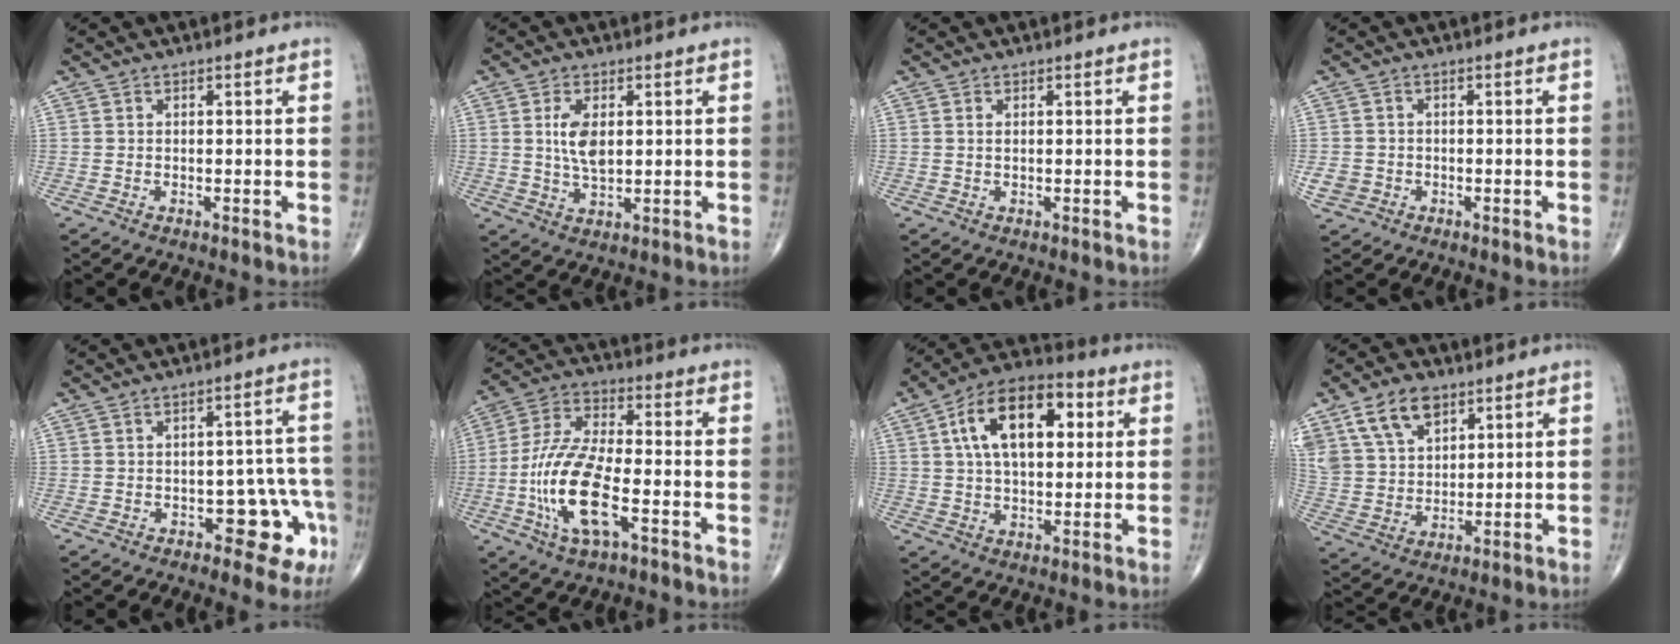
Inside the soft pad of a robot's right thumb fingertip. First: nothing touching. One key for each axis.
{"total": 6.2, "fx": 1.2, "fy": 3.1, "fz": 5.2, "tx": -0.097, "ty": -0.007, "tz": 0.027}
{"total": 0.6, "fx": 0.2, "fy": 0.2, "fz": 0.5, "tx": -0.015, "ty": 0.003, "tz": 0.006}
{"total": 3.1, "fx": -0.9, "fy": 2.8, "fz": 1.0, "tx": -0.014, "ty": 0.006, "tz": -0.014}
{"total": 8.4, "fx": -3.6, "fy": 4.6, "fz": 6.0, "tx": -0.034, "ty": 0.036, "tz": -0.039}
{"total": 15.5, "fx": -4.5, "fy": 5.7, "fz": 13.7, "tx": -0.289, "ty": 0.020, "tz": -0.086}
{"total": 17.2, "fx": 4.7, "fy": 9.3, "fz": 13.7, "tx": -0.207, "ty": 0.015, "tz": 0.071}
{"total": 12.2, "fx": 7.1, "fy": 7.3, "fz": 6.7, "tx": -0.110, "ty": -0.018, "tz": 0.145}